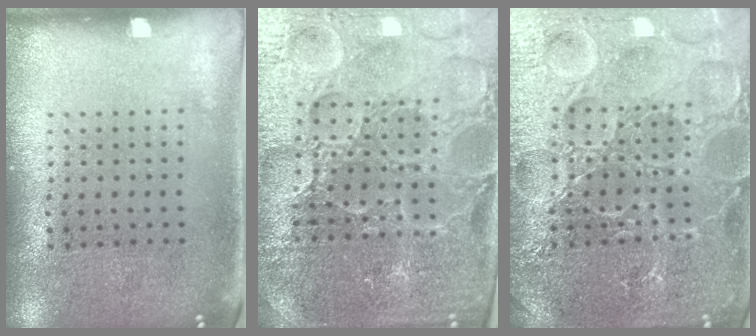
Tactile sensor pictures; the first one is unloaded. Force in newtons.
{"total": 5.2, "press": 4.9, "slide": 1.8}
{"total": 7.4, "press": 7.3, "slide": 0.9}